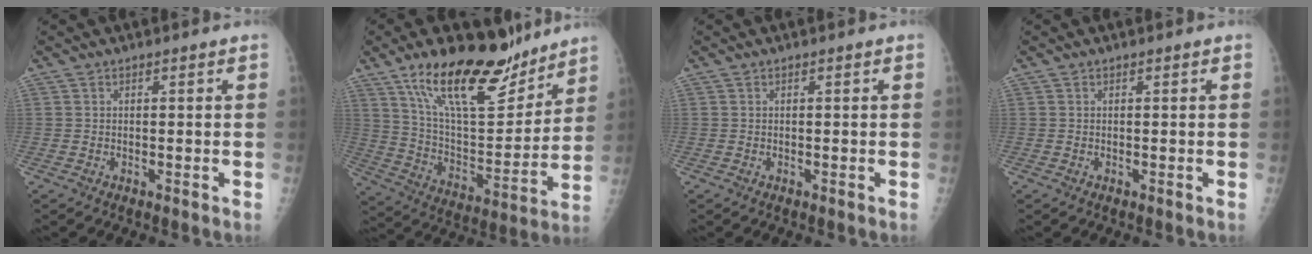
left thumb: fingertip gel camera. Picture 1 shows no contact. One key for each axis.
{"total": 22.1, "fx": 15.5, "fy": 8.3, "fz": 13.3, "tx": -0.175, "ty": -0.079, "tz": 0.266}
{"total": 0.0}
{"total": 0.0}